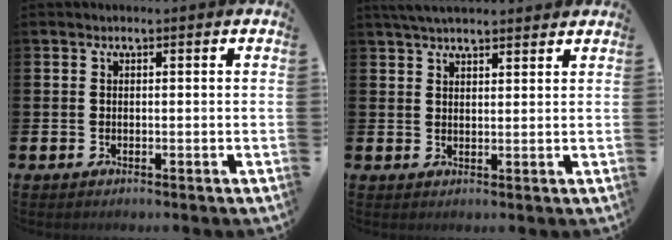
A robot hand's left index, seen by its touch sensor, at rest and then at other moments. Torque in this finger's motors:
{"motor_torque": [1.03, -1.11, 0.77, 0.21]}